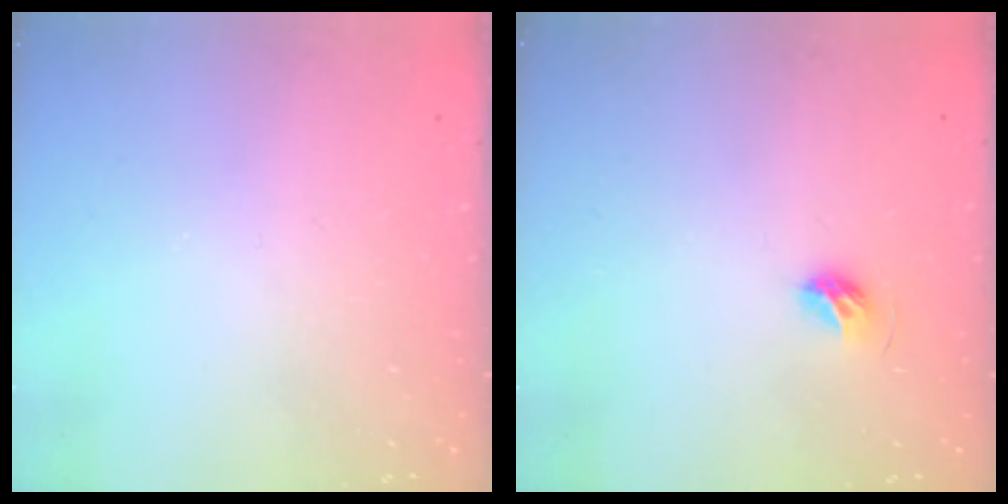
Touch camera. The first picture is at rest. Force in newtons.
{"total": 5.3, "press": 5.2, "slide": 0.9}